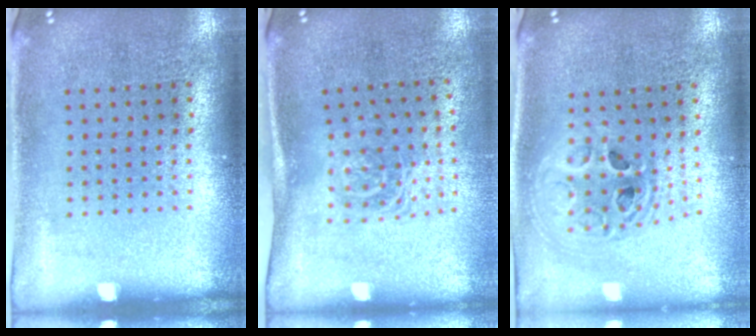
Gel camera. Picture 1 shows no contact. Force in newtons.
{"total": 1.6, "press": 1.2, "slide": 1.1}
{"total": 2.0, "press": 1.6, "slide": 1.2}